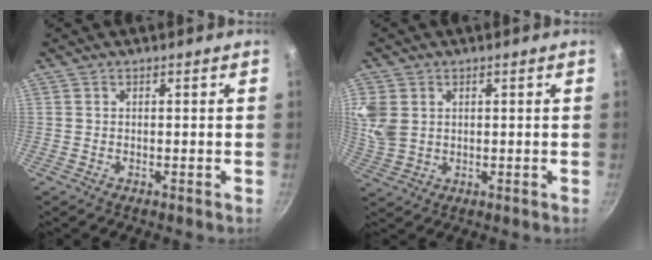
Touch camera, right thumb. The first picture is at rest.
{"total": 7.6, "force": [1.6, 5.7, 4.7], "torque": [-0.109, 0.001, 0.041]}